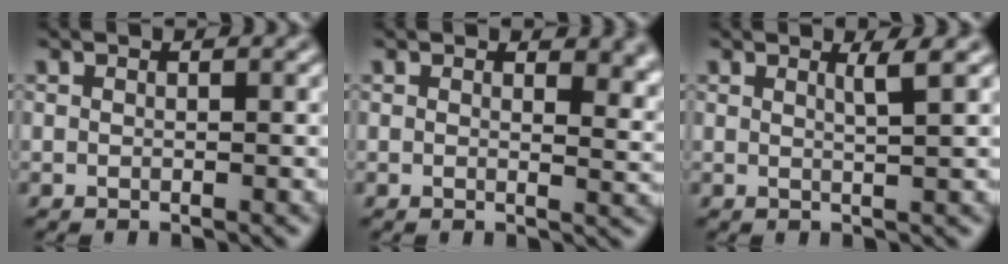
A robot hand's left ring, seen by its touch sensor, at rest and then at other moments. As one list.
[{"total": 3.4, "force": [1.6, 1.6, 2.5], "torque": [-0.028, -0.007, 0.024]}, {"total": 1.5, "force": [0.8, 0.3, 1.3], "torque": [-0.013, 0.000, 0.009]}]